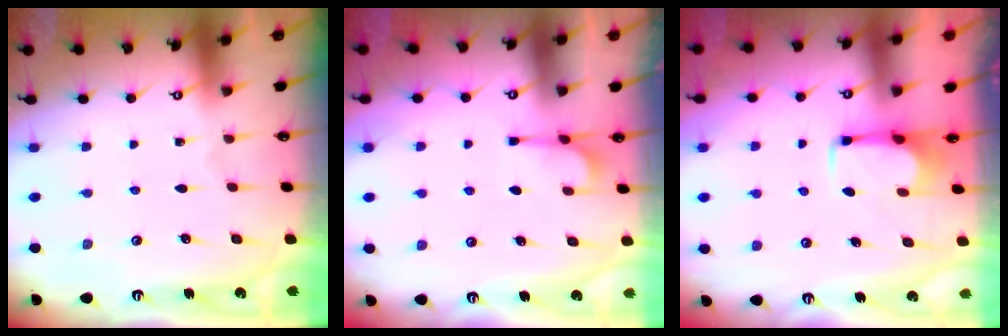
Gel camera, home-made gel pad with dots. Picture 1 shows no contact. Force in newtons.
{"total": 2.5, "press": 2.2, "slide": 1.2}
{"total": 3.0, "press": 2.9, "slide": 0.5}